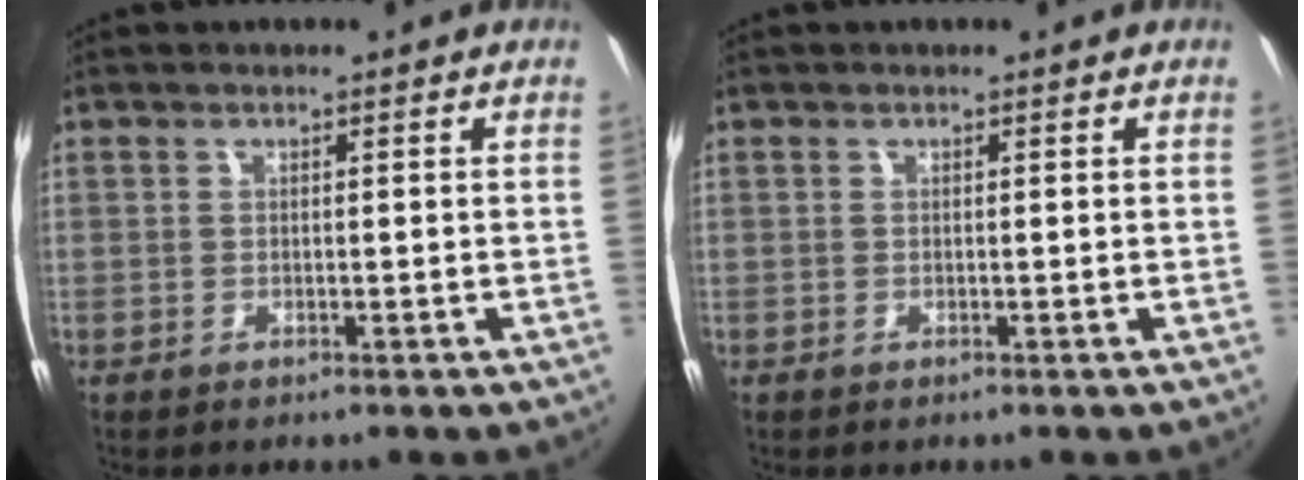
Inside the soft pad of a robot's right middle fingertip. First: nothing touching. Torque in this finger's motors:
{"motor_torque": [0.00, 0.00, 0.00, 0.00]}